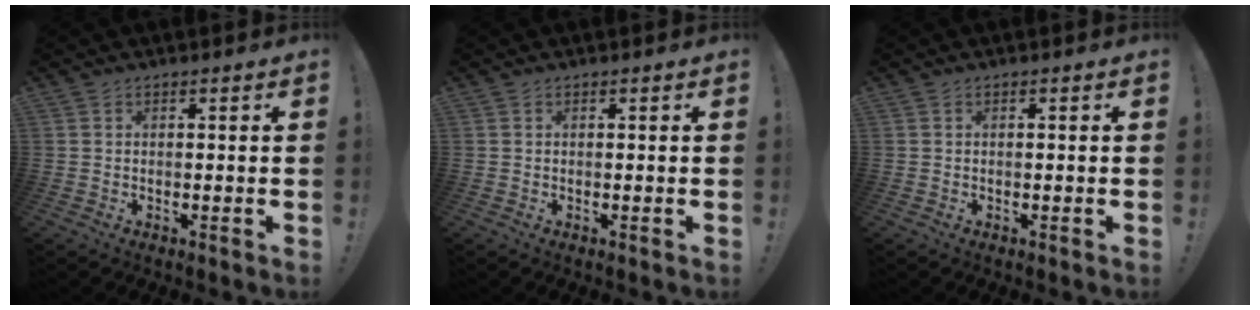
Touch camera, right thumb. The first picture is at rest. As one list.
[{"total": 0.0}, {"total": 0.0}]